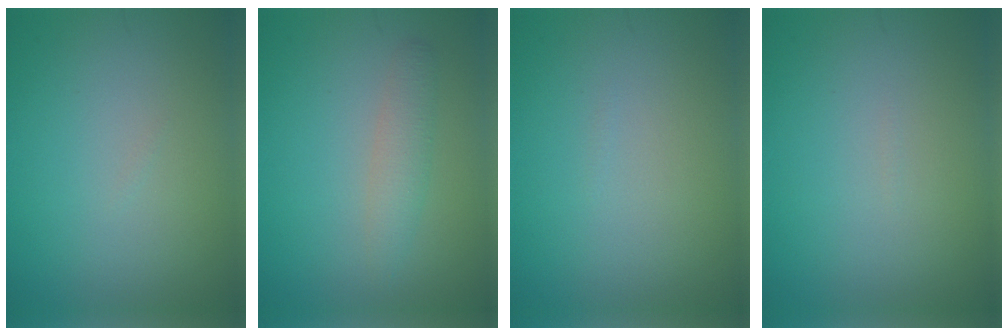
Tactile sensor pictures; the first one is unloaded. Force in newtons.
{"total": 2.0, "press": 2.0, "slide": 0.1}
{"total": 0.0}
{"total": 0.0}